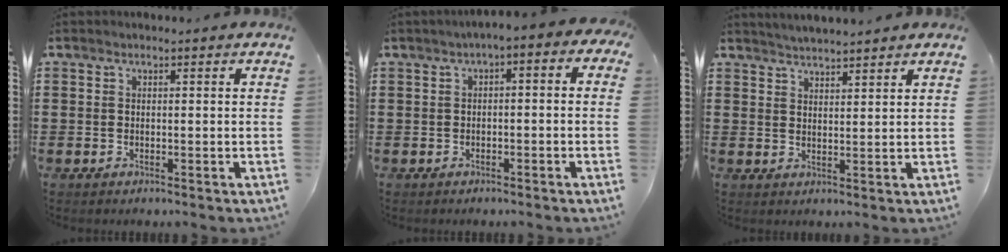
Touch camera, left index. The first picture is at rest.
{"total": 2.3, "force": [-1.8, 0.7, 1.2], "torque": [-0.026, 0.004, -0.041]}
{"total": 2.7, "force": [2.6, -0.3, 0.0], "torque": [-0.008, -0.006, 0.049]}